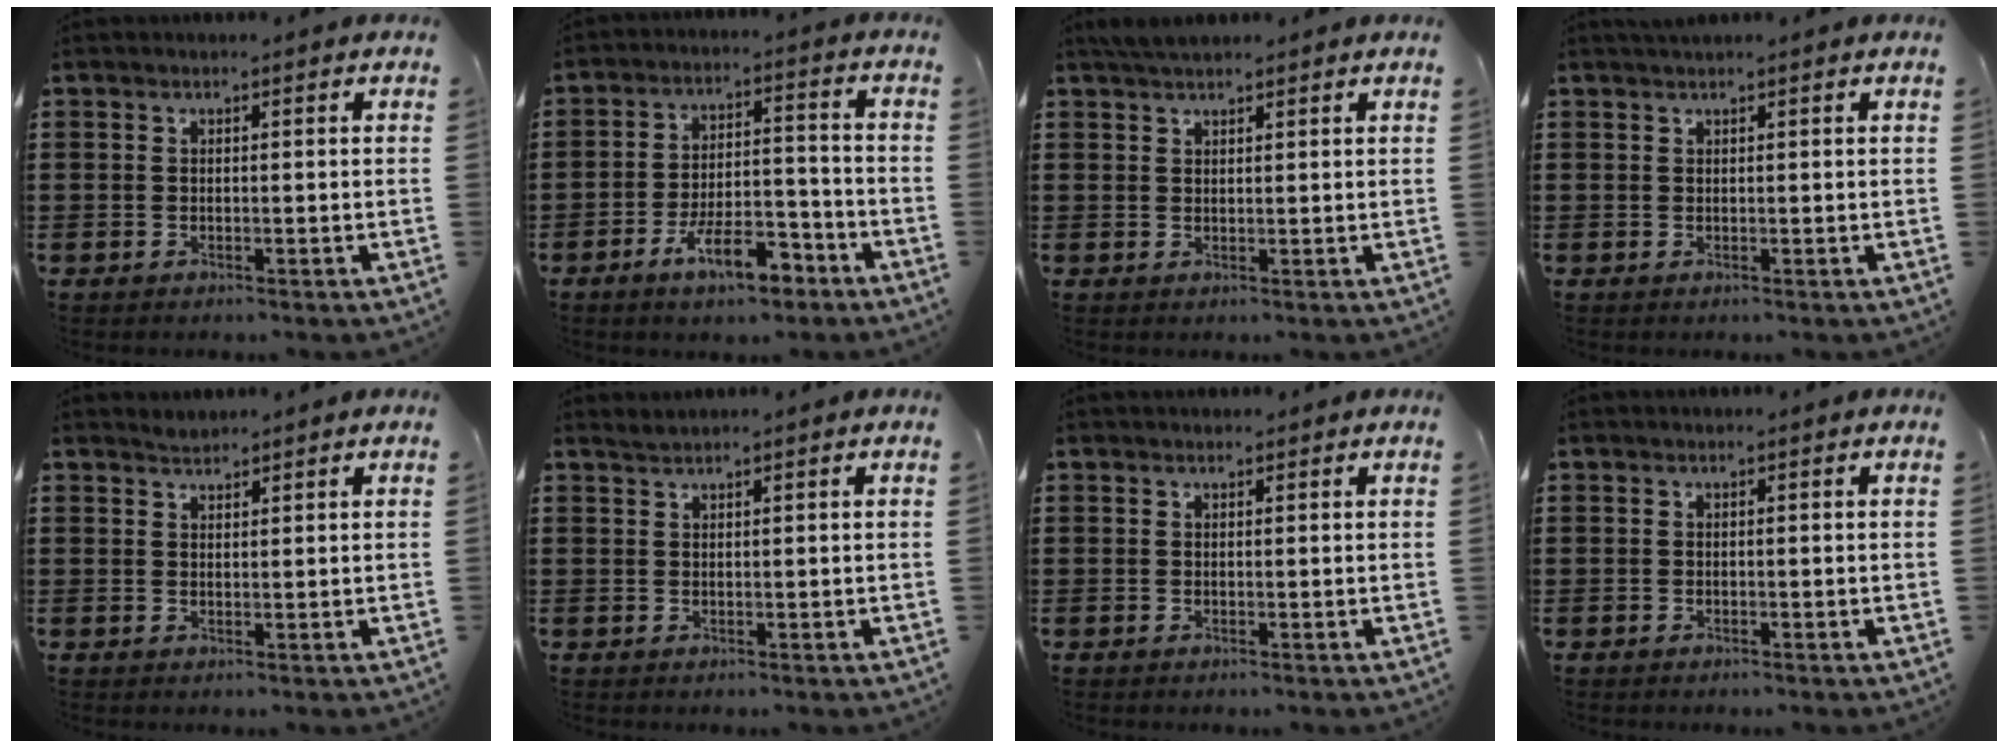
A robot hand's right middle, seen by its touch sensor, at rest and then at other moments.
{"total": 8.9, "force": [-5.7, 3.0, 6.1], "torque": [-0.112, 0.009, -0.102]}
{"total": 2.4, "force": [2.2, 0.5, 0.8], "torque": [-0.021, 0.005, 0.042]}
{"total": 1.0, "force": [0.9, -0.1, 0.4], "torque": [-0.007, 0.001, 0.016]}
{"total": 1.4, "force": [1.3, 0.2, -0.2], "torque": [0.000, 0.000, 0.027]}
{"total": 1.0, "force": [1.0, -0.2, 0.0], "torque": [-0.002, -0.002, 0.020]}
{"total": 0.7, "force": [0.6, 0.3, -0.2], "torque": [0.009, -0.003, 0.011]}
{"total": 0.0}